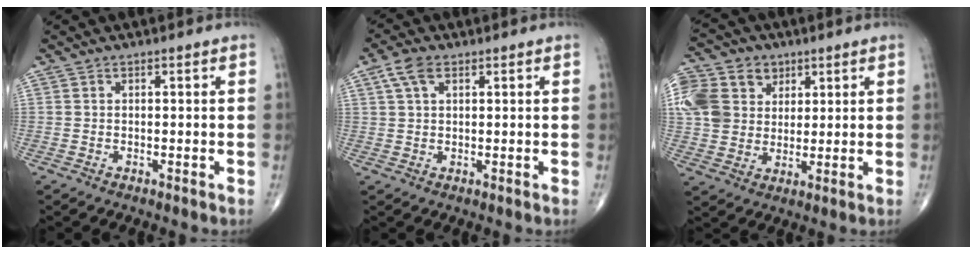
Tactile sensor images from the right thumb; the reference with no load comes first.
{"total": 4.2, "force": [1.9, 2.2, 3.0], "torque": [-0.062, 0.010, 0.039]}
{"total": 15.4, "force": [5.0, 12.4, 7.5], "torque": [-0.152, 0.012, 0.091]}